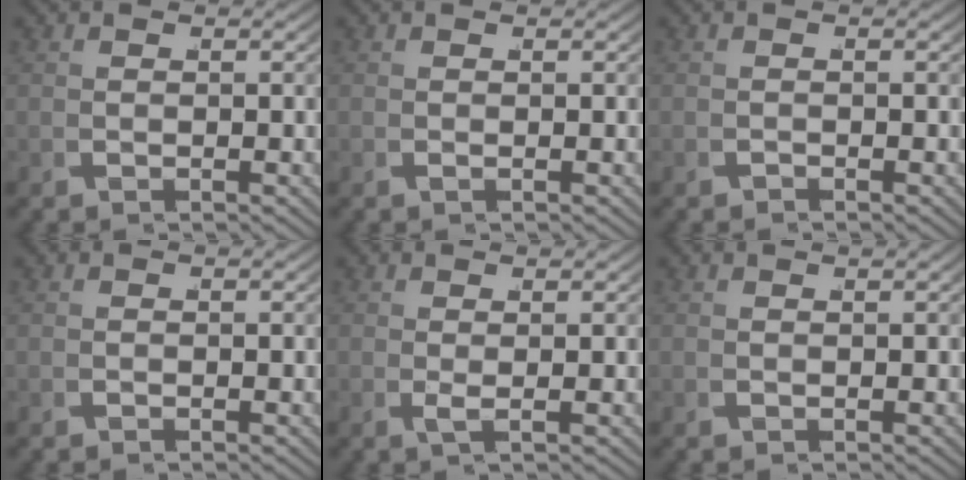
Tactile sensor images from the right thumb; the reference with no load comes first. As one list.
[{"total": 1.0, "force": [0.0, -1.0, -0.1], "torque": [0.009, 0.003, -0.001]}, {"total": 0.8, "force": [-0.6, -0.3, -0.5], "torque": [0.010, -0.001, -0.013]}, {"total": 0.0}, {"total": 1.4, "force": [0.2, -1.4, 0.0], "torque": [0.006, 0.002, 0.005]}, {"total": 0.5, "force": [0.1, -0.5, -0.2], "torque": [0.004, 0.001, 0.003]}]